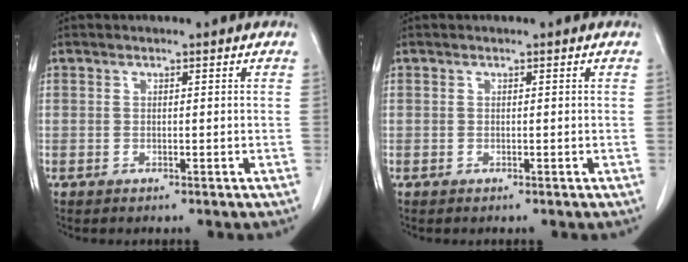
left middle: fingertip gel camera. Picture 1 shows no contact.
{"total": 0.0}